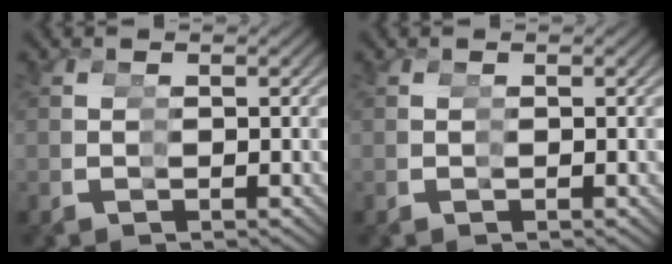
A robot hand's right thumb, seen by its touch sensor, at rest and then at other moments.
{"total": 0.0}